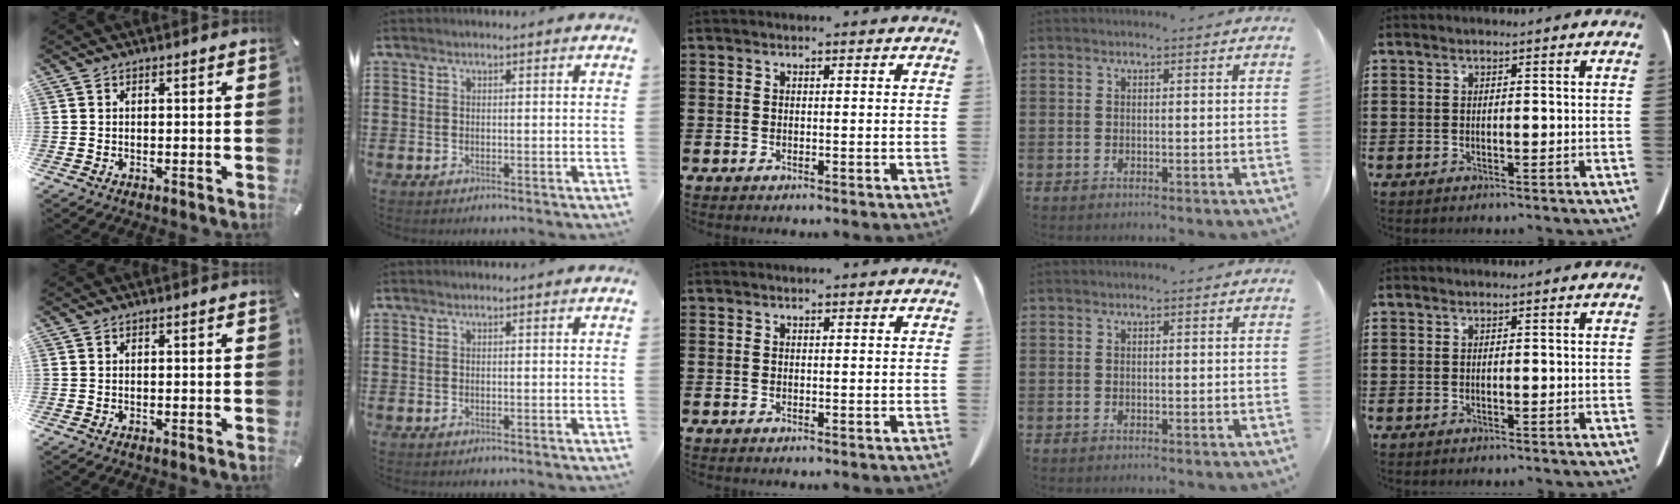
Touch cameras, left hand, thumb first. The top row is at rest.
{}